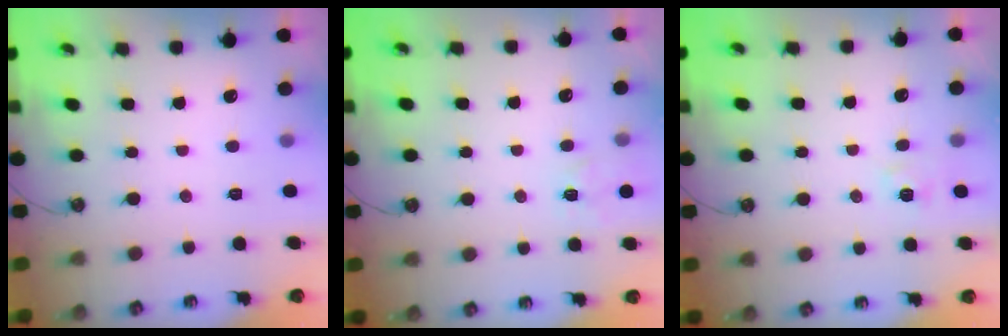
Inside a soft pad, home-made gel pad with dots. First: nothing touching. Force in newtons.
{"total": 4.2, "press": 4.1, "slide": 0.5}
{"total": 2.7, "press": 2.6, "slide": 0.3}